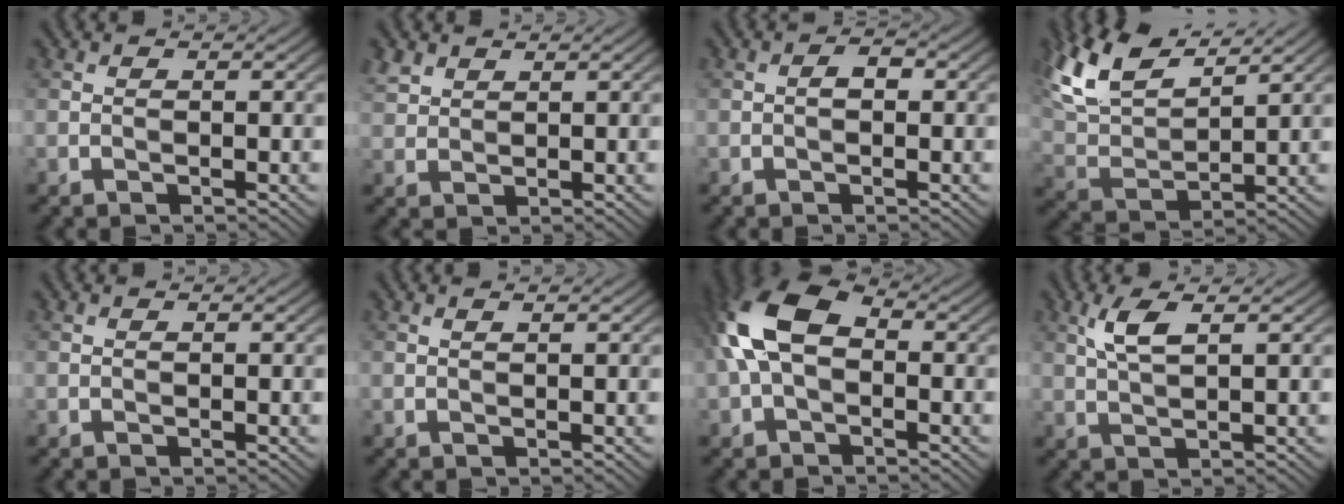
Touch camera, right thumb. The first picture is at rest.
{"total": 2.7, "force": [2.0, 1.6, 1.0], "torque": [-0.027, 0.006, 0.046]}
{"total": 1.4, "force": [-0.1, 0.8, 1.2], "torque": [-0.018, 0.006, -0.005]}
{"total": 11.4, "force": [7.7, 4.3, 7.3], "torque": [-0.188, 0.019, 0.155]}
{"total": 0.0}
{"total": 0.5, "force": [0.3, 0.0, 0.4], "torque": [-0.012, 0.003, 0.005]}
{"total": 10.0, "force": [0.1, 6.0, 8.0], "torque": [-0.196, 0.023, -0.014]}
{"total": 3.8, "force": [1.6, 1.0, 3.3], "torque": [-0.078, 0.003, 0.034]}